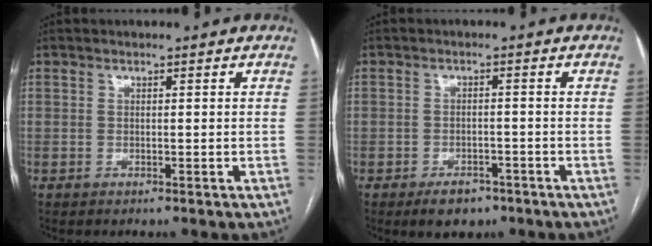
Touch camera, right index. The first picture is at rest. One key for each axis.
{"total": 4.4, "fx": -2.9, "fy": 2.6, "fz": 2.0, "tx": -0.030, "ty": 0.000, "tz": -0.038}